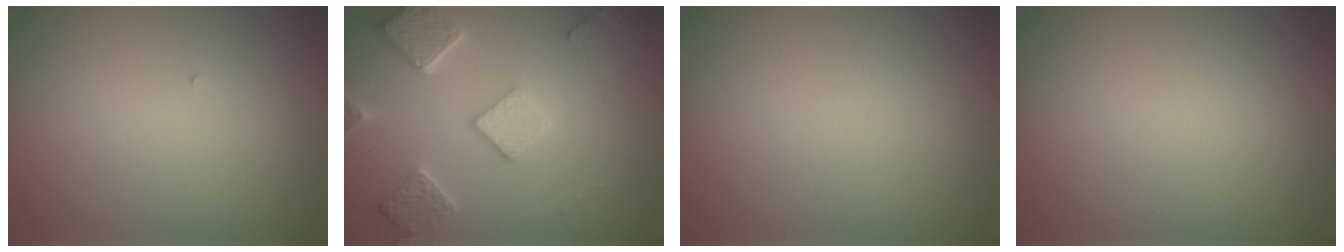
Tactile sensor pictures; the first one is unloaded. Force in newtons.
{"total": 5.3, "press": 4.1, "slide": 3.4}
{"total": 0.0}
{"total": 0.0}